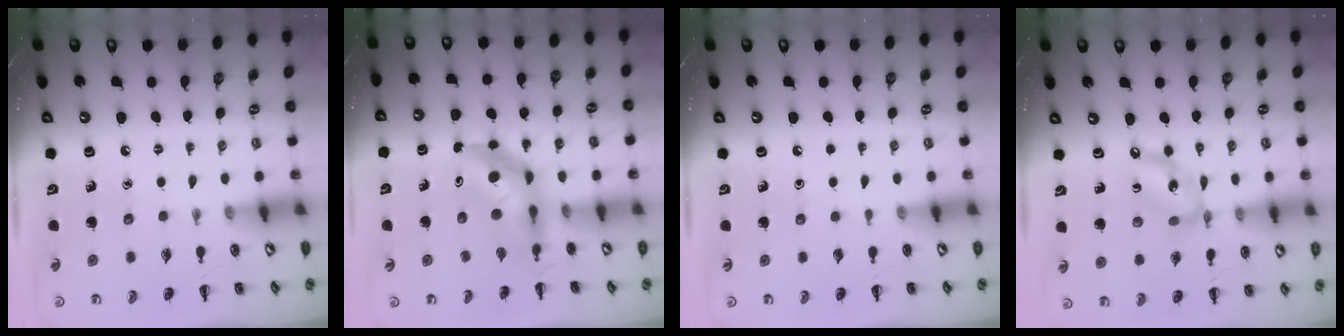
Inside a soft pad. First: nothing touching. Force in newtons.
{"total": 6.0, "press": 5.8, "slide": 1.5}
{"total": 0.0}
{"total": 9.2, "press": 8.9, "slide": 2.2}